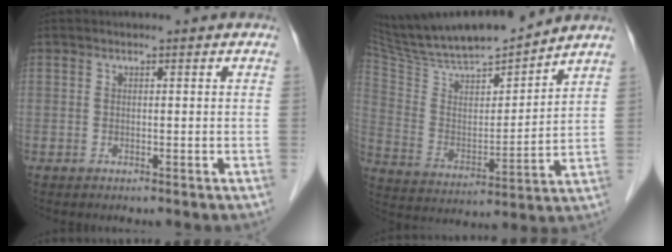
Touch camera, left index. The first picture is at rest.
{"total": 18.3, "force": [16.8, 1.2, 7.2], "torque": [-0.138, 0.002, 0.299]}